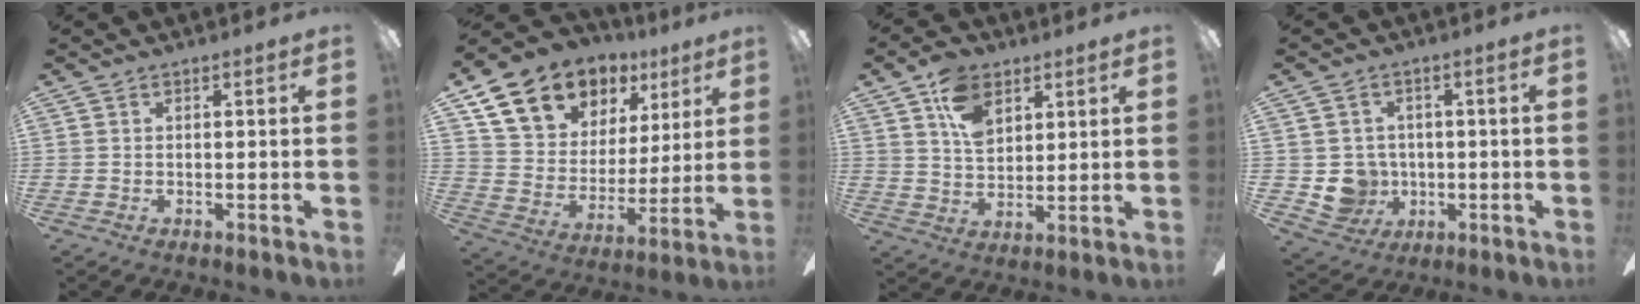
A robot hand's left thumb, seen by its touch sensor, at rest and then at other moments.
{"total": 14.8, "force": [10.3, 9.8, 4.1], "torque": [-0.088, -0.064, 0.194]}
{"total": 10.1, "force": [5.3, 6.7, 5.3], "torque": [-0.096, -0.003, 0.101]}
{"total": 7.1, "force": [0.2, 7.0, 1.2], "torque": [-0.046, -0.005, 0.012]}